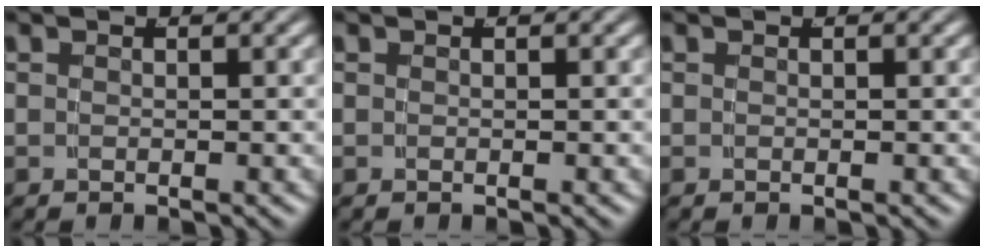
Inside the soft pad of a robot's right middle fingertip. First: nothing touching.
{"total": 0.0}
{"total": 0.0}